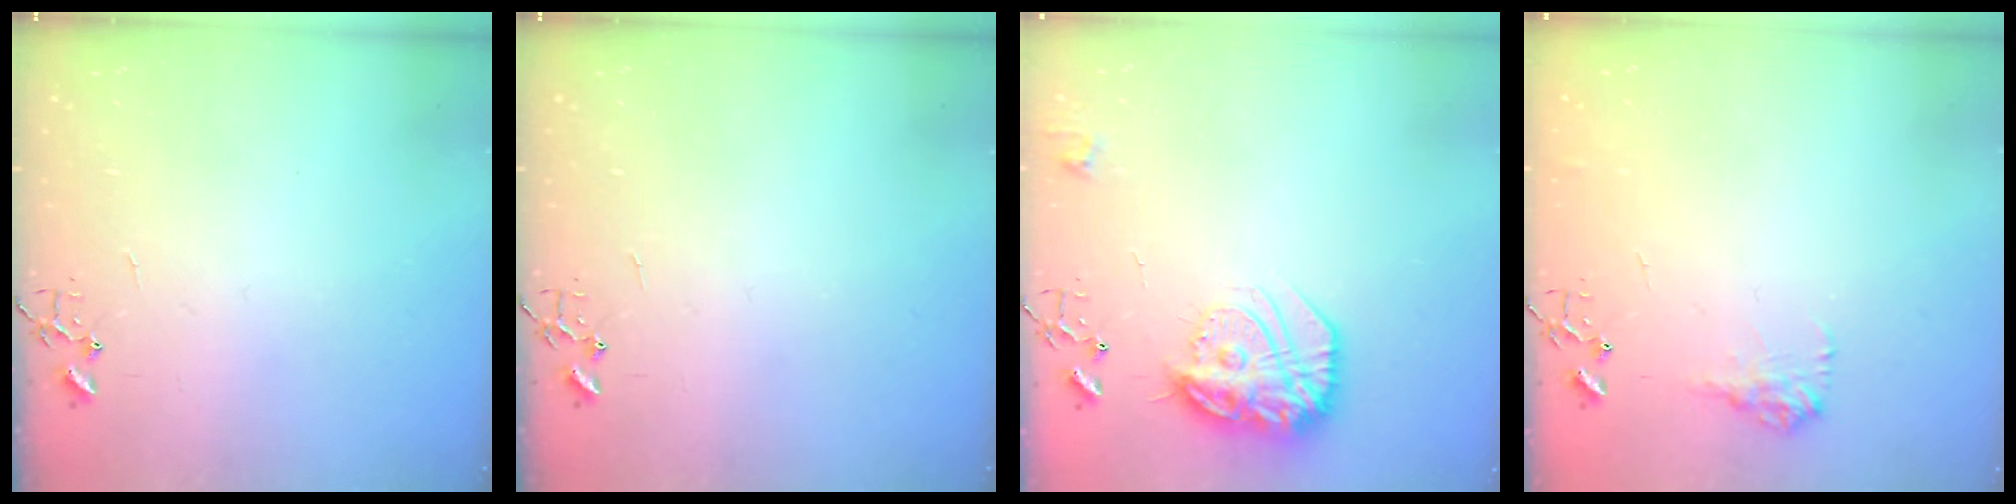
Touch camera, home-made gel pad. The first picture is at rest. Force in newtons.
{"total": 0.0}
{"total": 18.0, "press": 18.0, "slide": 1.3}
{"total": 8.9, "press": 8.9, "slide": 0.3}